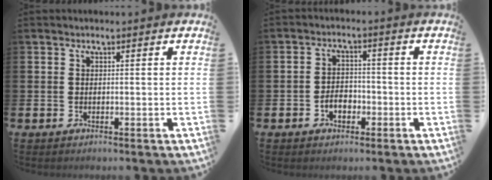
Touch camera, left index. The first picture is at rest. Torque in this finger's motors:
{"motor_torque": [0.30, 0.27, 0.04, 0.08]}